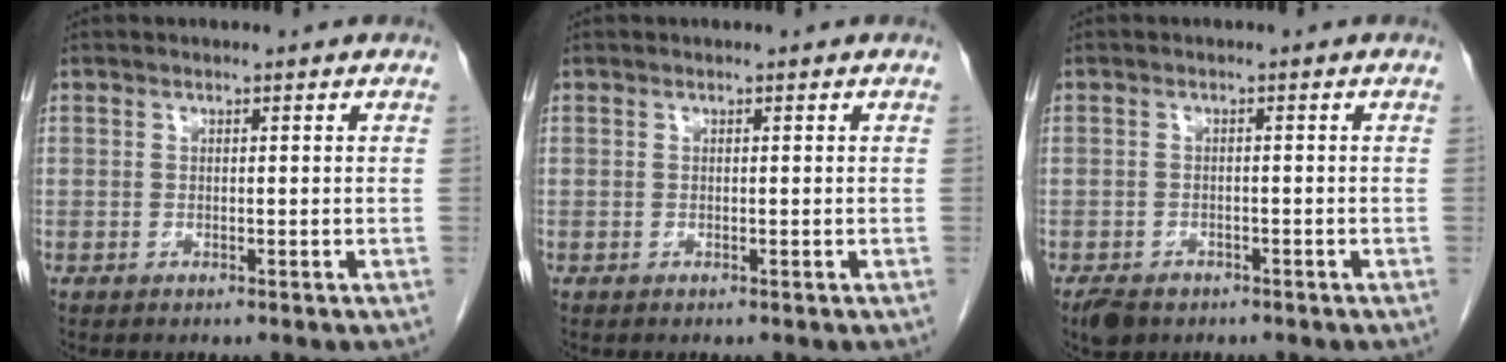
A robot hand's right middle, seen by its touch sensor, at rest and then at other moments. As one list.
[{"total": 0.0}, {"total": 3.6, "force": [-2.6, 2.2, 1.3], "torque": [-0.023, -0.002, -0.038]}]